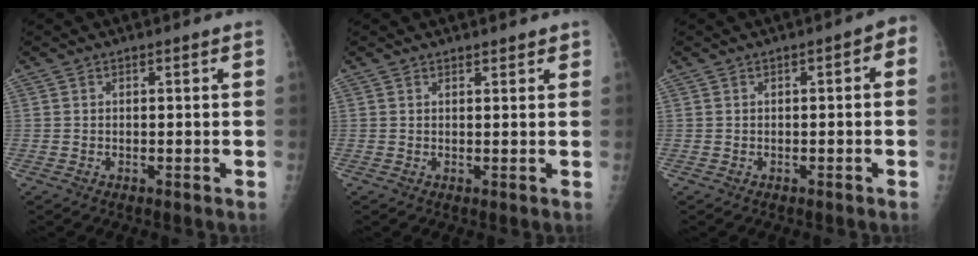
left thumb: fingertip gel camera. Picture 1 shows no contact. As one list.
[{"total": 1.6, "force": [1.4, 0.6, 0.3], "torque": [0.010, -0.004, 0.015]}, {"total": 2.7, "force": [-0.3, 1.2, 2.4], "torque": [-0.018, 0.019, -0.012]}]